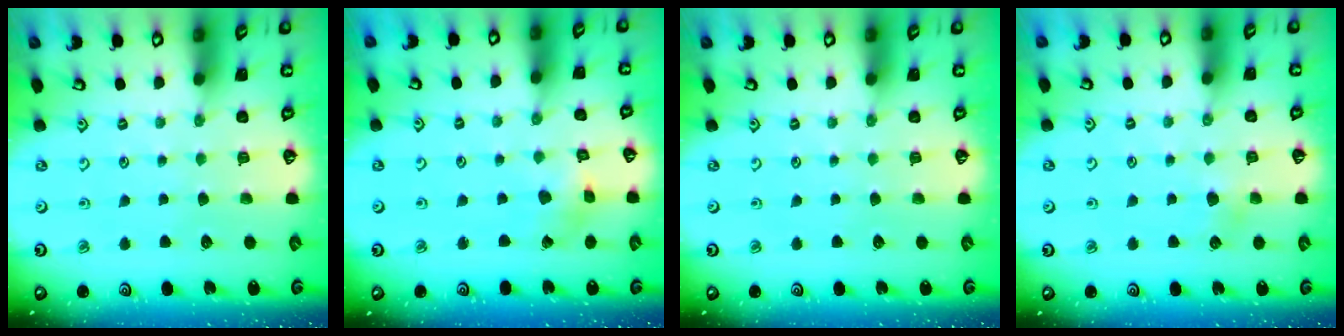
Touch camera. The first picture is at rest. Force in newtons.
{"total": 2.4, "press": 2.4, "slide": 0.5}
{"total": 0.0}
{"total": 3.8, "press": 3.7, "slide": 0.8}